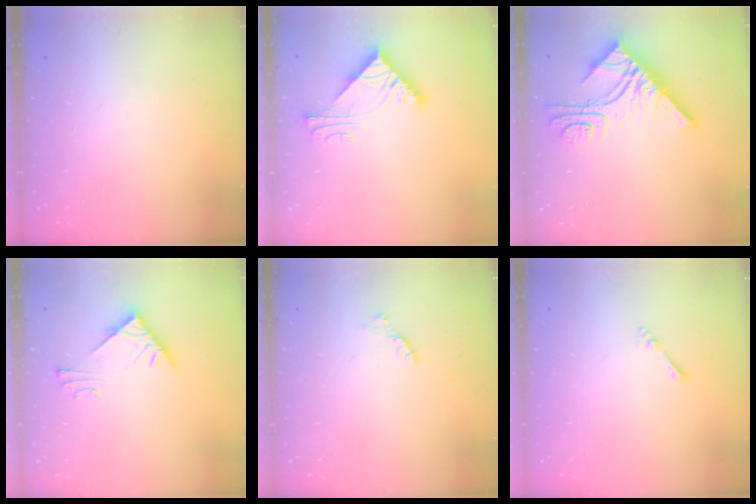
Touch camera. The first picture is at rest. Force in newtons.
{"total": 5.8, "press": 5.7, "slide": 0.6}
{"total": 15.3, "press": 15.3, "slide": 1.4}
{"total": 6.0, "press": 6.0, "slide": 0.7}
{"total": 1.7, "press": 1.6, "slide": 0.4}
{"total": 2.4, "press": 2.3, "slide": 0.5}